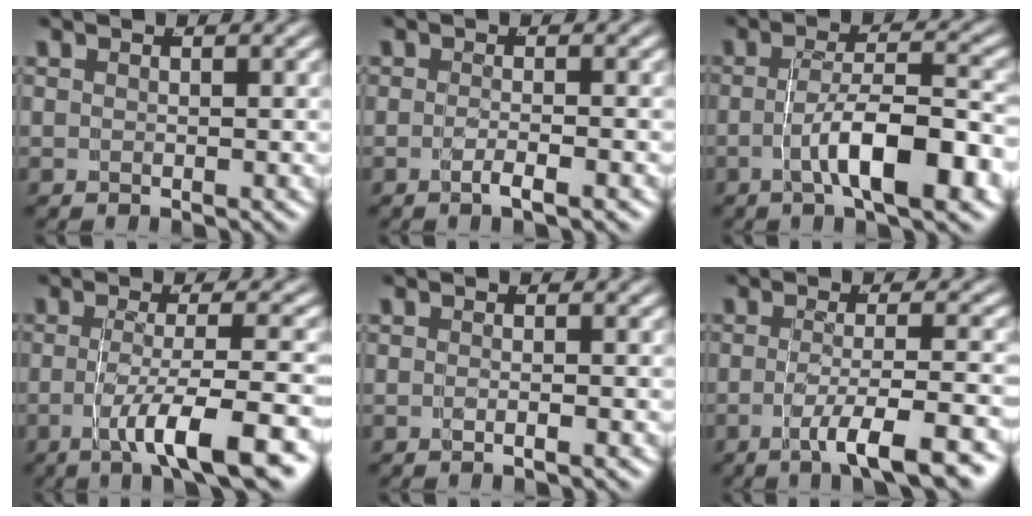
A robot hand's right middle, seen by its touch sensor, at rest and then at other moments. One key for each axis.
{"total": 1.5, "fx": -1.2, "fy": -0.4, "fz": 0.9, "tx": -0.022, "ty": -0.004, "tz": -0.020}
{"total": 6.3, "fx": -2.6, "fy": 1.6, "fz": 5.5, "tx": -0.081, "ty": -0.003, "tz": -0.040}
{"total": 7.0, "fx": -3.4, "fy": 1.3, "fz": 6.0, "tx": -0.100, "ty": -0.014, "tz": -0.042}
{"total": 1.0, "fx": -0.7, "fy": -0.6, "fz": 0.4, "tx": -0.011, "ty": -0.002, "tz": -0.009}
{"total": 5.9, "fx": -3.5, "fy": 0.7, "fz": 4.7, "tx": -0.079, "ty": -0.017, "tz": -0.044}